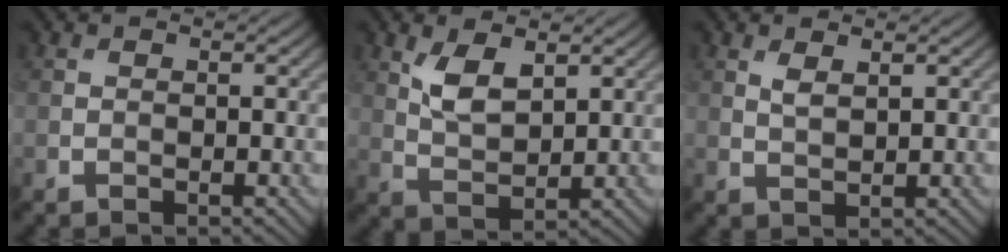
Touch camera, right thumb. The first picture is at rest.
{"total": 4.8, "force": [2.4, 2.2, 3.6], "torque": [-0.082, -0.006, 0.049]}
{"total": 1.8, "force": [1.1, 0.6, 1.3], "torque": [-0.033, -0.003, 0.026]}